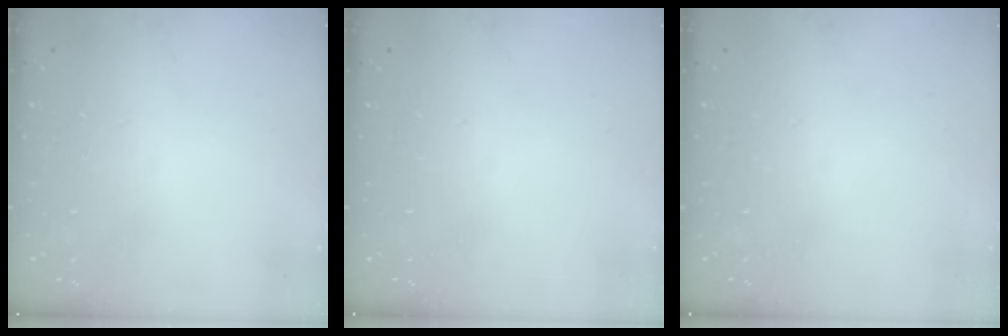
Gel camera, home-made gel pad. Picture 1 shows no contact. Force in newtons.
{"total": 0.0}
{"total": 0.0}